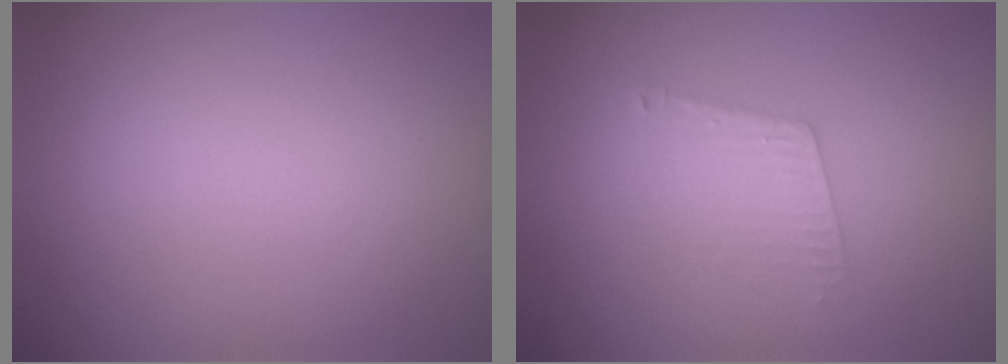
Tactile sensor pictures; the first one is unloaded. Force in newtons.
{"total": 2.0, "press": 2.0, "slide": 0.1}